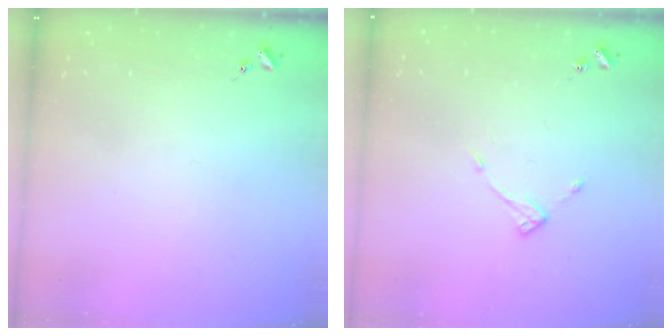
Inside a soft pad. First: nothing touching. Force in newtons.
{"total": 7.1, "press": 7.1, "slide": 0.5}